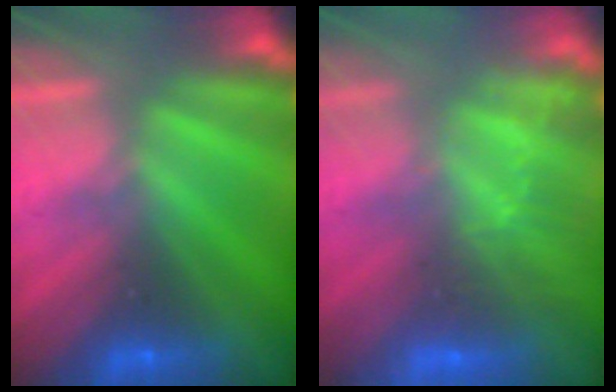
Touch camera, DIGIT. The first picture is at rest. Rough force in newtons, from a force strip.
{"total": 3.3}